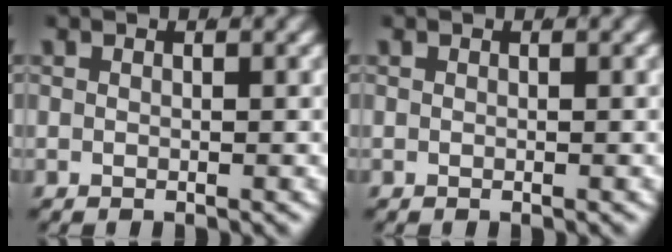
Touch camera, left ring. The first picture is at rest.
{"total": 0.0}